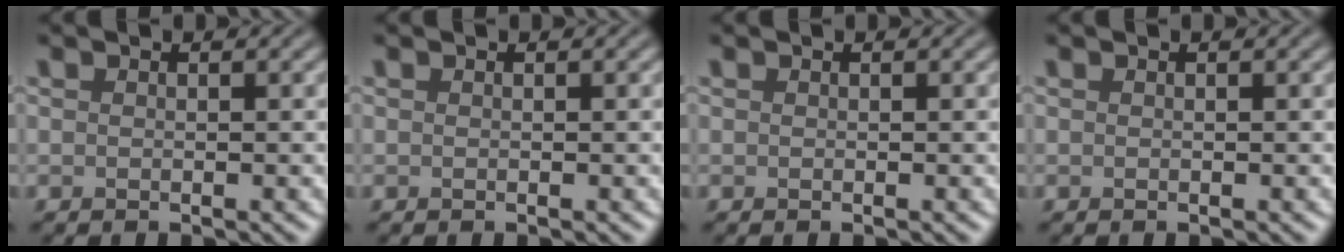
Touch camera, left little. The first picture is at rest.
{"total": 0.0}
{"total": 0.0}
{"total": 0.0}